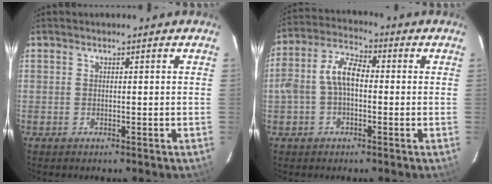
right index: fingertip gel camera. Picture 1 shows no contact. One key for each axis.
{"total": 7.9, "fx": -0.8, "fy": 4.7, "fz": 6.3, "tx": -0.134, "ty": 0.026, "tz": -0.015}